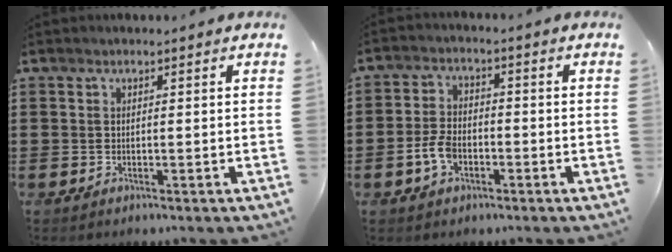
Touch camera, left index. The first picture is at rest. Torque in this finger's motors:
{"motor_torque": [0.76, 0.13, 0.28, 0.12]}